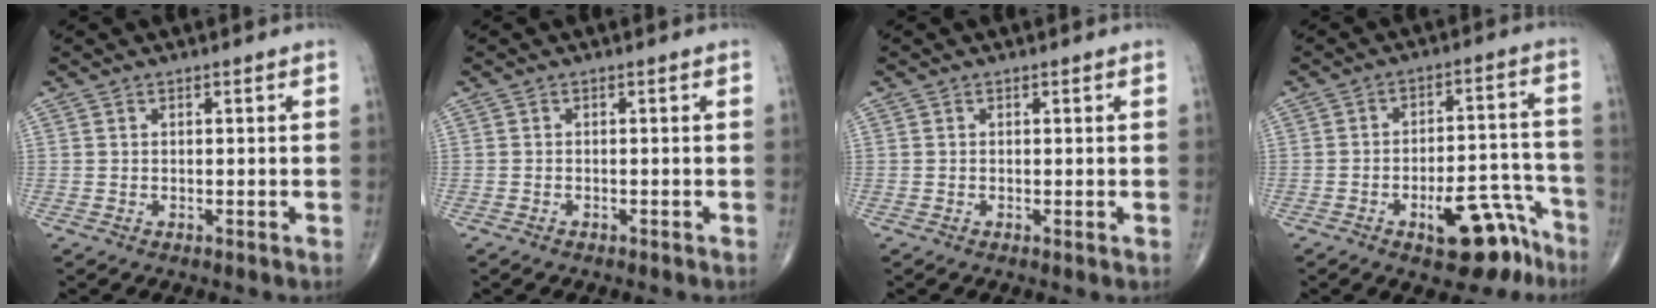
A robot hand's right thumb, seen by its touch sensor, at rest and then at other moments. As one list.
[{"total": 0.7, "force": [-0.5, 0.4, 0.2], "torque": [-0.007, 0.001, -0.011]}, {"total": 0.0}, {"total": 12.8, "force": [-7.7, 5.3, 8.8], "torque": [-0.089, 0.072, -0.103]}]